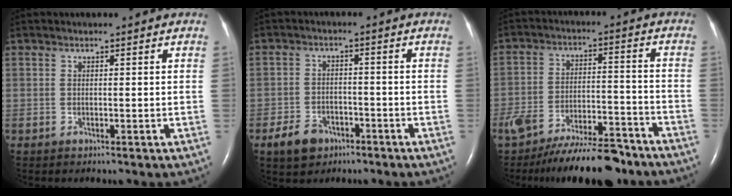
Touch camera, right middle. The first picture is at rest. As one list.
[{"total": 5.2, "force": [-3.3, 3.4, 2.1], "torque": [-0.047, 0.002, -0.051]}, {"total": 15.2, "force": [-12.8, 3.6, 7.3], "torque": [-0.122, 0.004, -0.202]}]